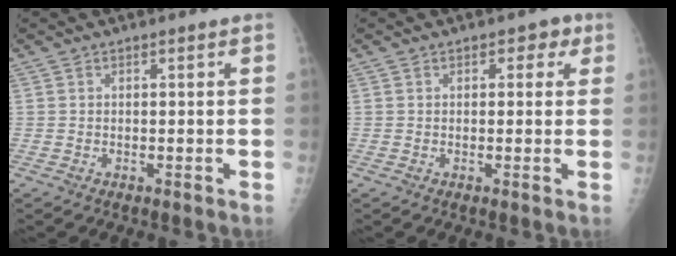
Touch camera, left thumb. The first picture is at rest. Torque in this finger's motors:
{"motor_torque": [-0.16, -0.04, -0.12, -0.08, 0.04]}